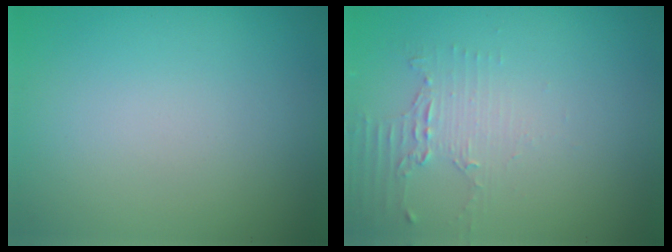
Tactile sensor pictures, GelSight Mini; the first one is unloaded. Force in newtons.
{"total": 2.0, "press": 1.4, "slide": 1.4}